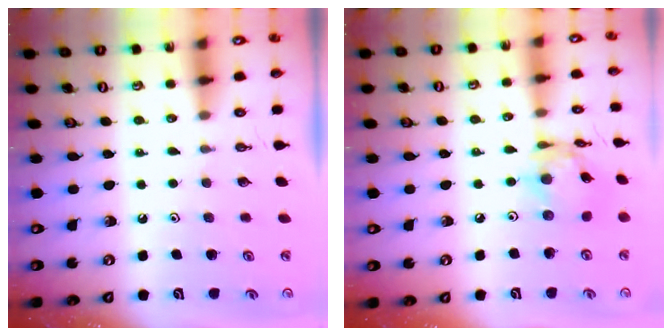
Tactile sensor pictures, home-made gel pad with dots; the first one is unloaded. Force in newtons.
{"total": 11.0, "press": 11.0, "slide": 0.8}